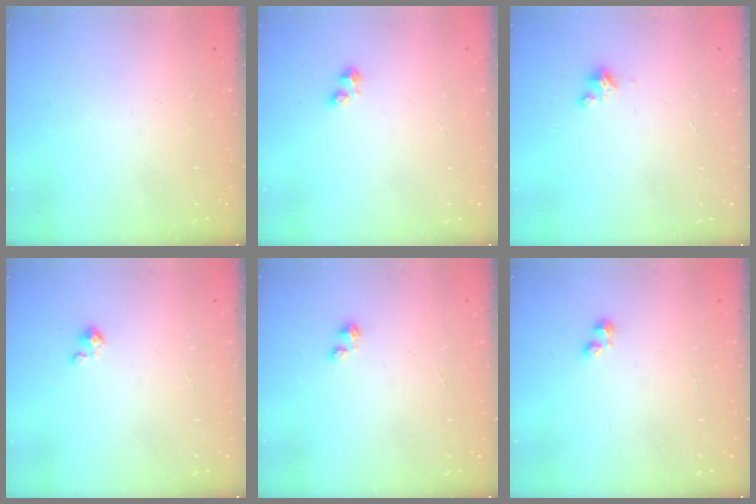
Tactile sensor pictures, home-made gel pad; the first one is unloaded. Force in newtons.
{"total": 2.9, "press": 2.8, "slide": 0.6}
{"total": 2.5, "press": 2.5, "slide": 0.3}
{"total": 1.8, "press": 1.8, "slide": 0.2}
{"total": 0.0}
{"total": 1.7, "press": 1.7, "slide": 0.5}